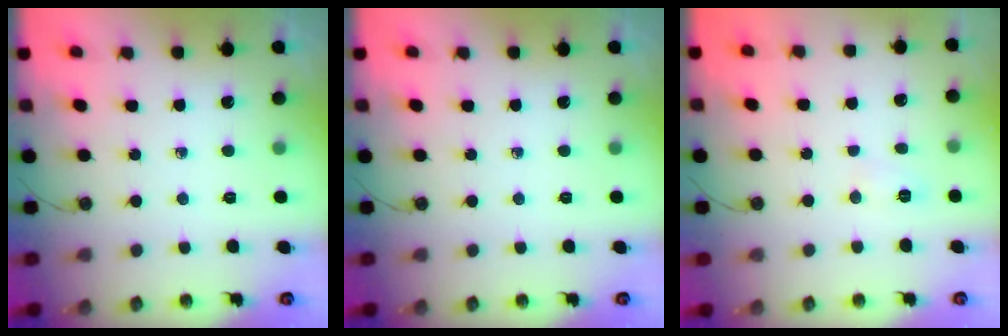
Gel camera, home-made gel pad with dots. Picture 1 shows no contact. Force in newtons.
{"total": 0.0}
{"total": 4.6, "press": 4.4, "slide": 1.2}